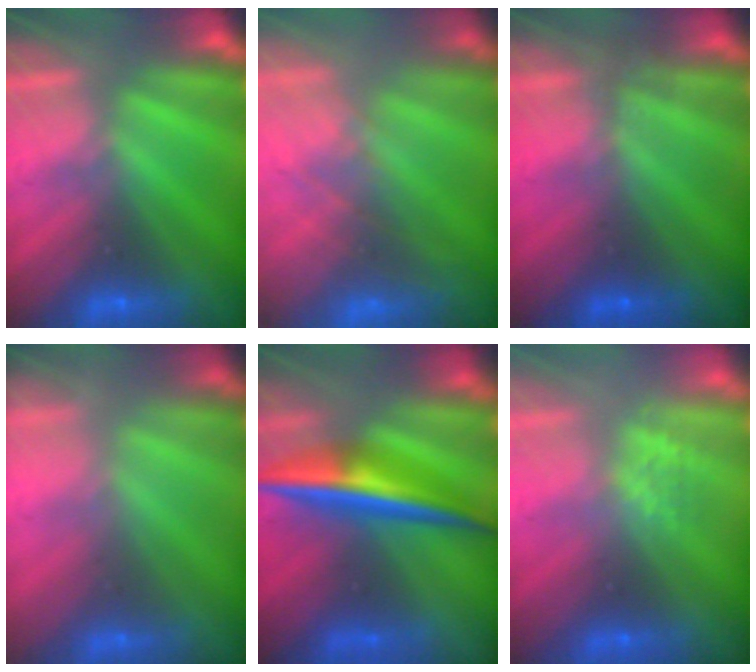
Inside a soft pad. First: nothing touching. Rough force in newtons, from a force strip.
{"total": 5.7}
{"total": 1.0}
{"total": 1.7}
{"total": 7.1}
{"total": 2.8}